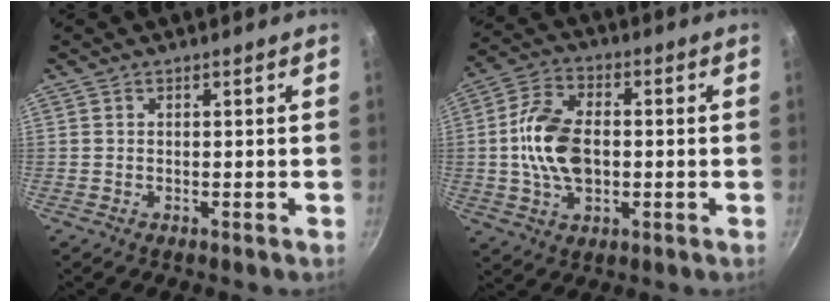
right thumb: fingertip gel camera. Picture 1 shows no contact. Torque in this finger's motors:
{"motor_torque": [-0.54, 0.94, 1.15, 0.16, 0.04]}